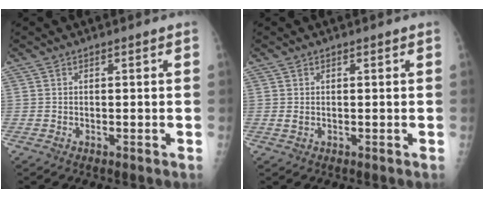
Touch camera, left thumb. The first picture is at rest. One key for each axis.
{"total": 0.9, "fx": 0.2, "fy": 0.7, "fz": 0.6, "tx": -0.013, "ty": -0.002, "tz": 0.005}